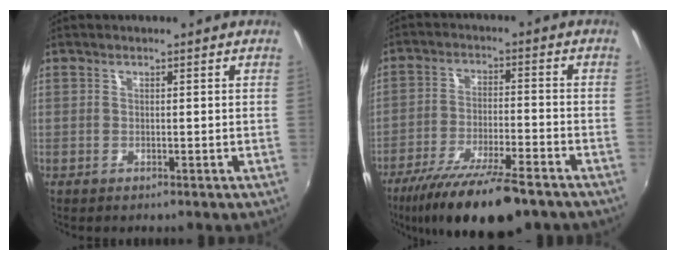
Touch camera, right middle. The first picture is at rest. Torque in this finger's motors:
{"motor_torque": [1.08, -1.06, 0.36, 0.13]}